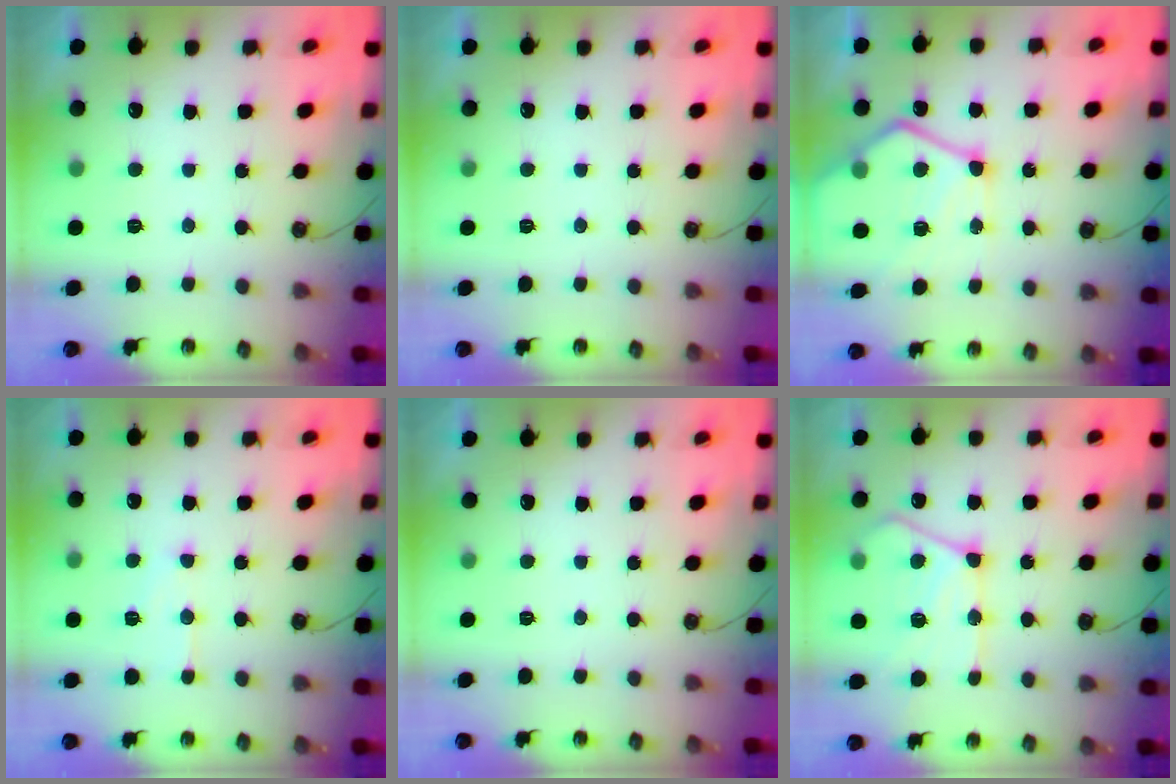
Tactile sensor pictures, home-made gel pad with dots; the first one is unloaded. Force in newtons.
{"total": 0.0}
{"total": 17.2, "press": 17.1, "slide": 1.8}
{"total": 7.2, "press": 7.2, "slide": 0.6}
{"total": 0.0}
{"total": 17.8, "press": 17.7, "slide": 1.7}